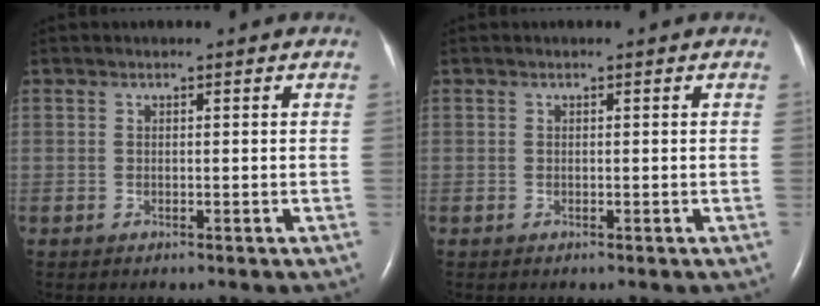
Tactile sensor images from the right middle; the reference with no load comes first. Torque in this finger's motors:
{"motor_torque": [0.09, -0.07, -0.25, -0.09]}